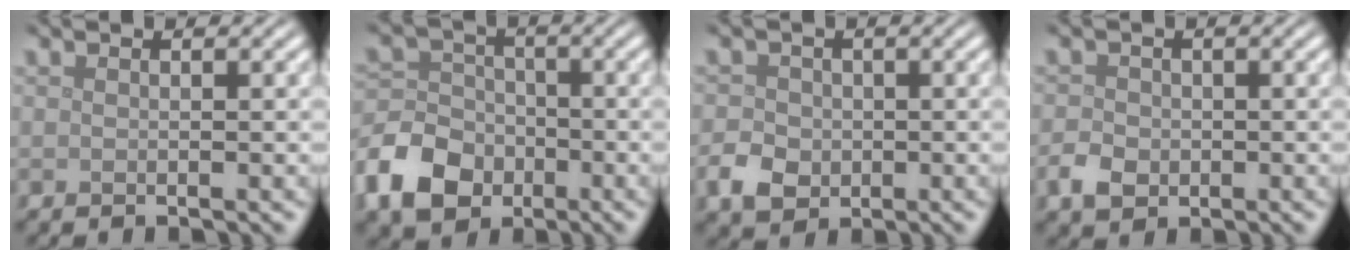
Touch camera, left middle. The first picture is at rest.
{"total": 7.1, "force": [-3.5, 5.3, 3.3], "torque": [-0.070, 0.001, -0.086]}
{"total": 3.2, "force": [-0.9, 2.7, 1.4], "torque": [-0.022, 0.000, -0.022]}
{"total": 2.4, "force": [-0.8, 1.9, 1.1], "torque": [-0.018, 0.000, -0.018]}